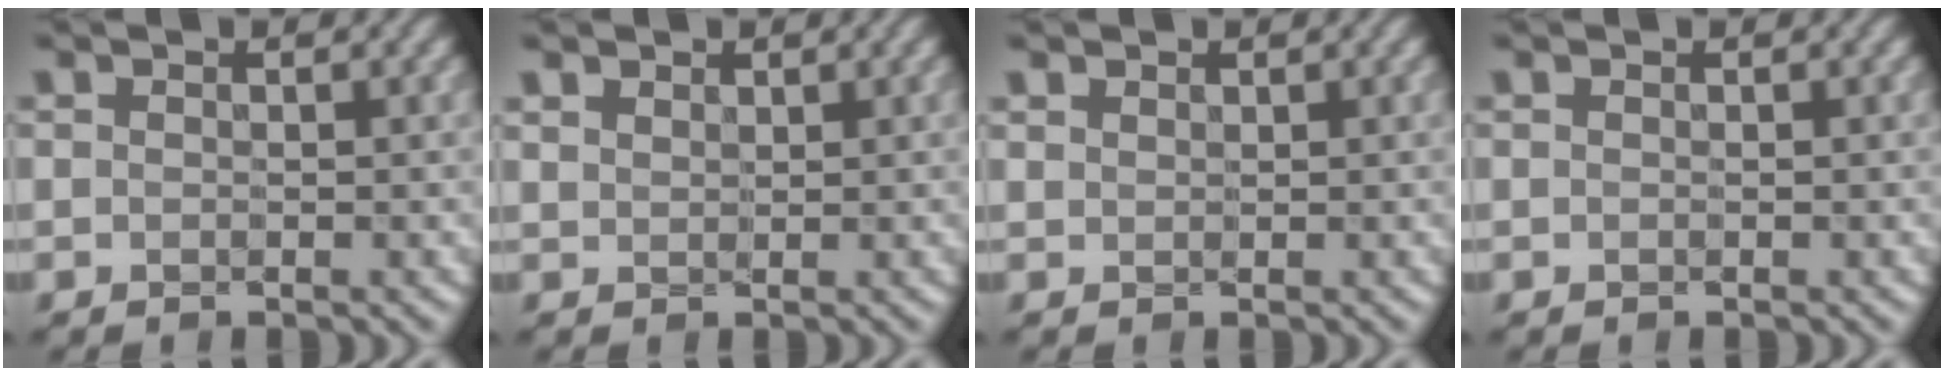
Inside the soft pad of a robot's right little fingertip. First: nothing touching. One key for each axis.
{"total": 1.8, "fx": 1.2, "fy": 1.1, "fz": 0.6, "tx": -0.022, "ty": -0.001, "tz": 0.028}
{"total": 1.1, "fx": 0.8, "fy": 0.7, "fz": 0.2, "tx": -0.011, "ty": -0.001, "tz": 0.023}
{"total": 0.0}